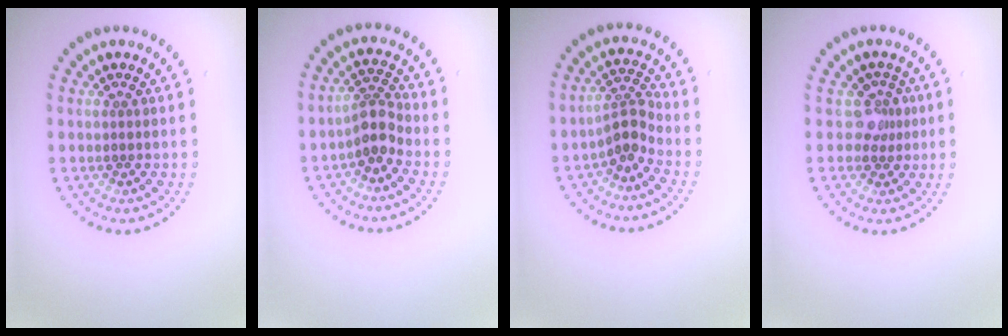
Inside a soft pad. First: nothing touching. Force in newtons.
{"total": 2.6, "press": 2.0, "slide": 1.6}
{"total": 2.6, "press": 1.8, "slide": 1.8}
{"total": 2.0, "press": 1.5, "slide": 1.3}